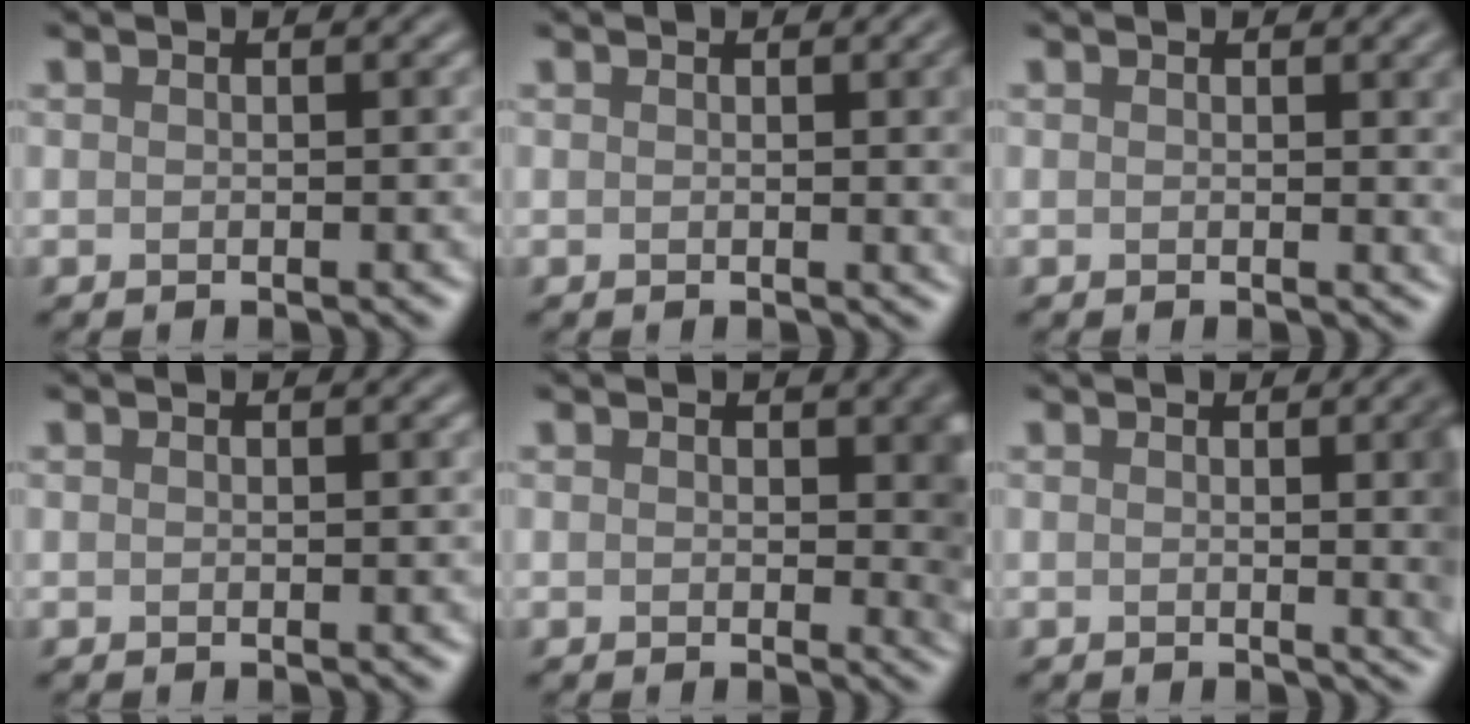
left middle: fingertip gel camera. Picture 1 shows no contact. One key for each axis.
{"total": 3.7, "fx": 0.6, "fy": 1.2, "fz": 3.4, "tx": -0.028, "ty": 0.007, "tz": 0.005}
{"total": 2.2, "fx": 0.8, "fy": 0.6, "fz": 2.0, "tx": -0.013, "ty": 0.002, "tz": 0.008}
{"total": 0.0}
{"total": 3.0, "fx": 0.5, "fy": 1.7, "fz": 2.4, "tx": -0.017, "ty": -0.006, "tz": 0.002}
{"total": 8.7, "fx": 0.6, "fy": 3.9, "fz": 7.8, "tx": -0.026, "ty": 0.008, "tz": 0.003}